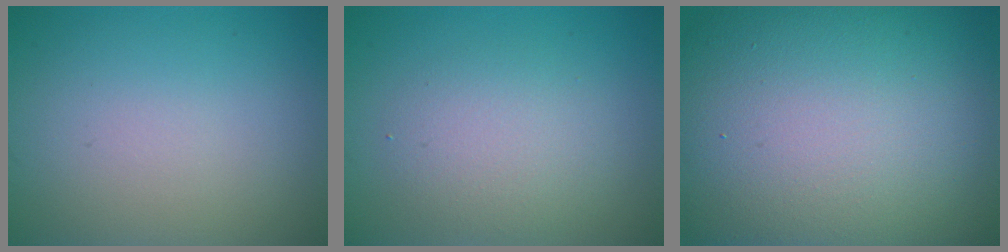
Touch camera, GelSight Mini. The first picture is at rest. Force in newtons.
{"total": 3.2, "press": 3.2, "slide": 0.2}
{"total": 20.2, "press": 20.2, "slide": 0.8}